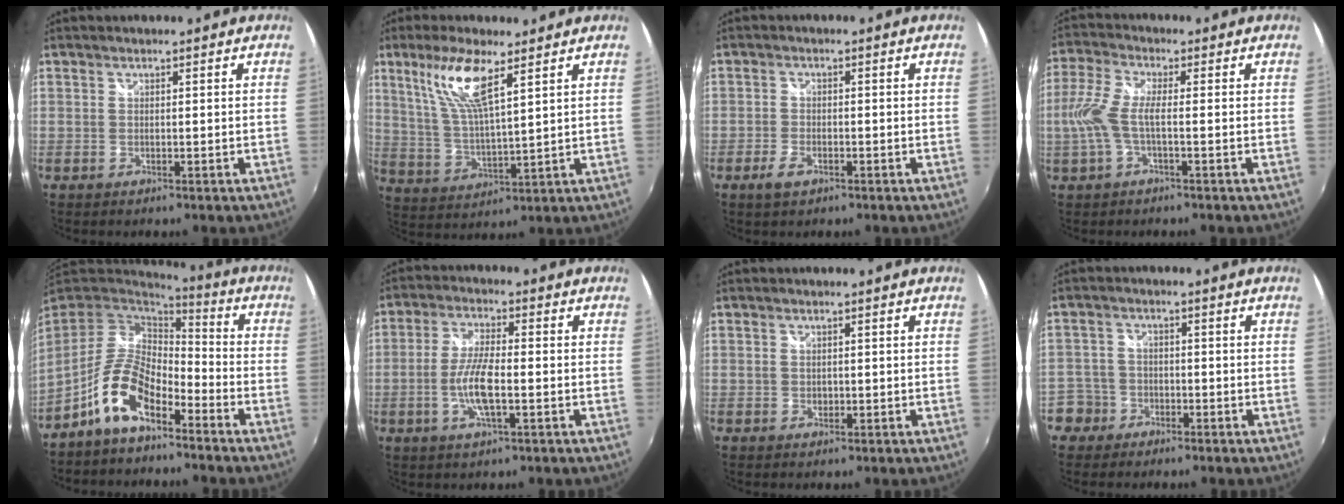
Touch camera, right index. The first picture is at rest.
{"total": 10.6, "force": [6.0, 2.0, 8.5], "torque": [-0.172, 0.000, 0.125]}
{"total": 3.4, "force": [-2.0, 1.7, 2.1], "torque": [-0.052, -0.003, -0.038]}
{"total": 7.0, "force": [-1.3, 1.6, 6.7], "torque": [-0.157, 0.003, -0.023]}
{"total": 11.8, "force": [-6.9, 5.4, 8.0], "torque": [-0.163, 0.009, -0.128]}
{"total": 7.7, "force": [-2.0, 1.8, 7.2], "torque": [-0.147, -0.003, -0.040]}
{"total": 0.7, "force": [0.0, 0.7, 0.2], "torque": [0.000, -0.001, 0.000]}
{"total": 5.9, "force": [-3.1, 4.9, 0.4], "torque": [-0.018, 0.026, -0.063]}